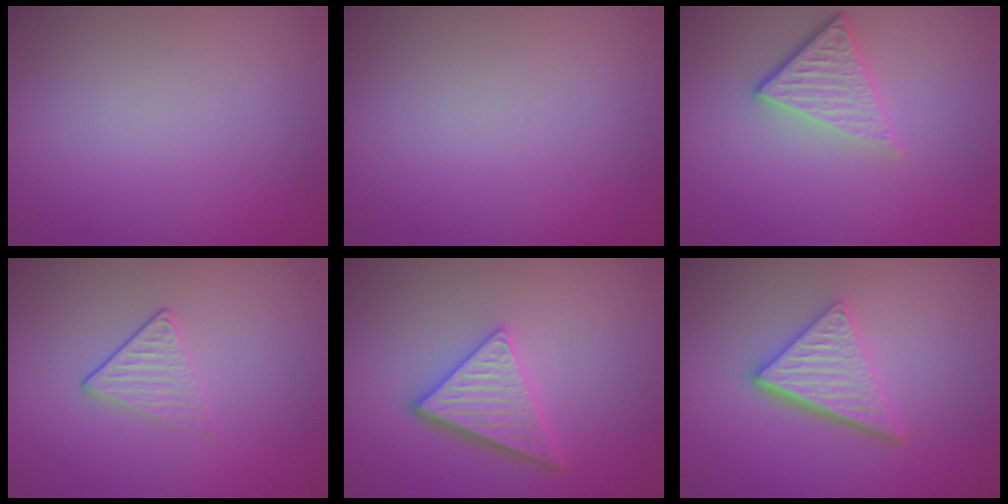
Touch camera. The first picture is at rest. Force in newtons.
{"total": 0.0}
{"total": 3.8, "press": 2.7, "slide": 2.8}
{"total": 1.4, "press": 1.1, "slide": 0.9}
{"total": 4.3, "press": 3.4, "slide": 2.6}
{"total": 4.8, "press": 3.4, "slide": 3.3}